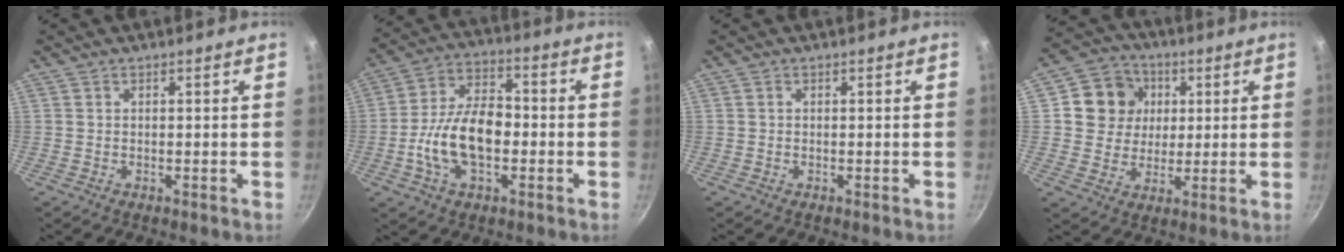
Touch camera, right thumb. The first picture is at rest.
{"total": 14.4, "force": [-2.8, 8.4, 11.4], "torque": [-0.189, 0.036, -0.061]}
{"total": 0.0}
{"total": 10.7, "force": [2.6, 9.7, 3.7], "torque": [-0.032, 0.008, 0.038]}